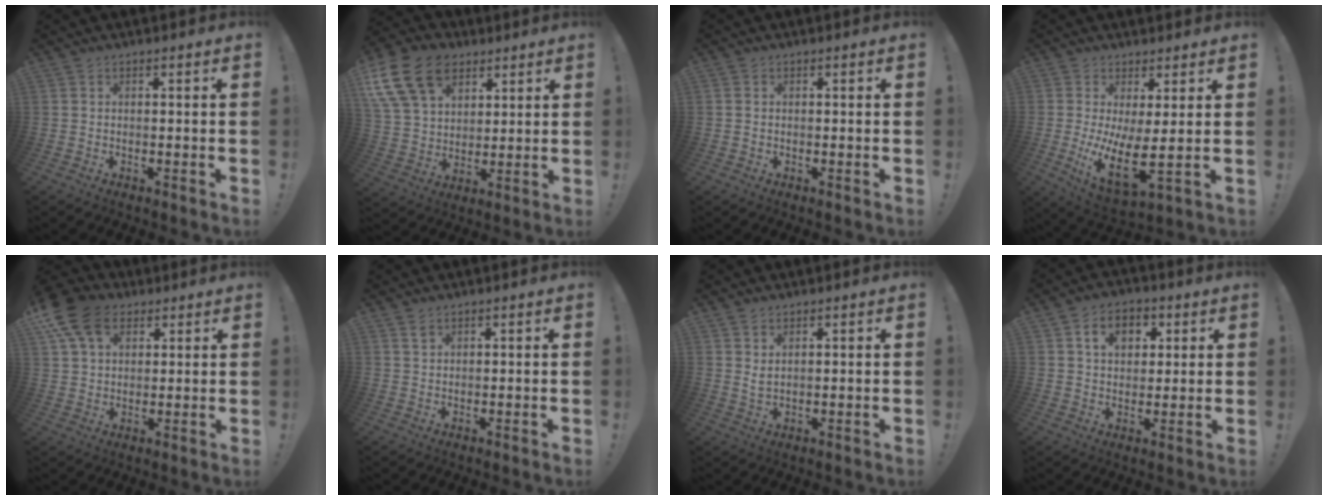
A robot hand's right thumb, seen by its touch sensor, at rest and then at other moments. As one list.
[{"total": 19.3, "force": [9.0, 13.5, 10.5], "torque": [-0.189, -0.044, 0.167]}, {"total": 0.8, "force": [0.0, 0.8, 0.1], "torque": [-0.003, 0.005, 0.000]}, {"total": 10.6, "force": [1.2, 2.8, 10.1], "torque": [-0.176, -0.037, 0.026]}, {"total": 15.0, "force": [7.0, 10.4, 8.3], "torque": [-0.148, -0.024, 0.134]}, {"total": 1.4, "force": [1.0, 0.7, 0.6], "torque": [-0.001, -0.004, 0.017]}, {"total": 2.7, "force": [1.7, 1.2, 1.7], "torque": [-0.021, -0.007, 0.027]}, {"total": 9.4, "force": [3.3, 6.9, 5.3], "torque": [-0.074, 0.000, 0.061]}]